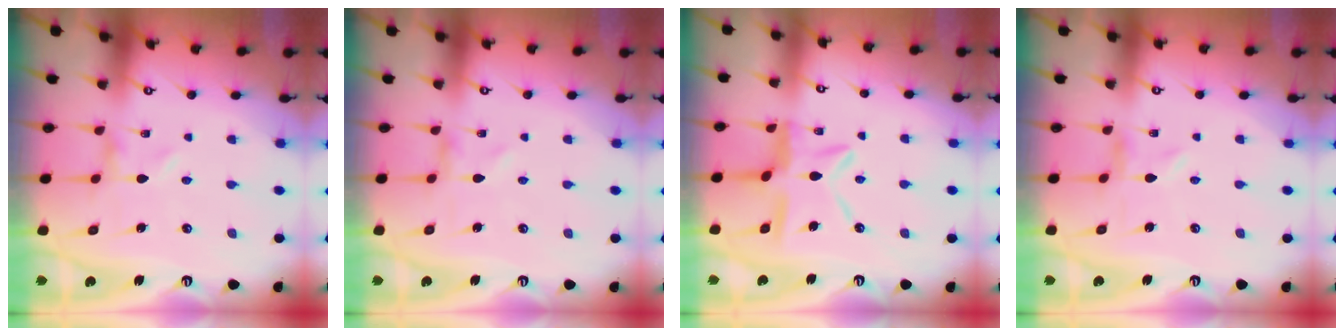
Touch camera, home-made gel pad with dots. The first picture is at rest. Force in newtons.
{"total": 0.0}
{"total": 11.5, "press": 11.5, "slide": 1.2}
{"total": 0.0}